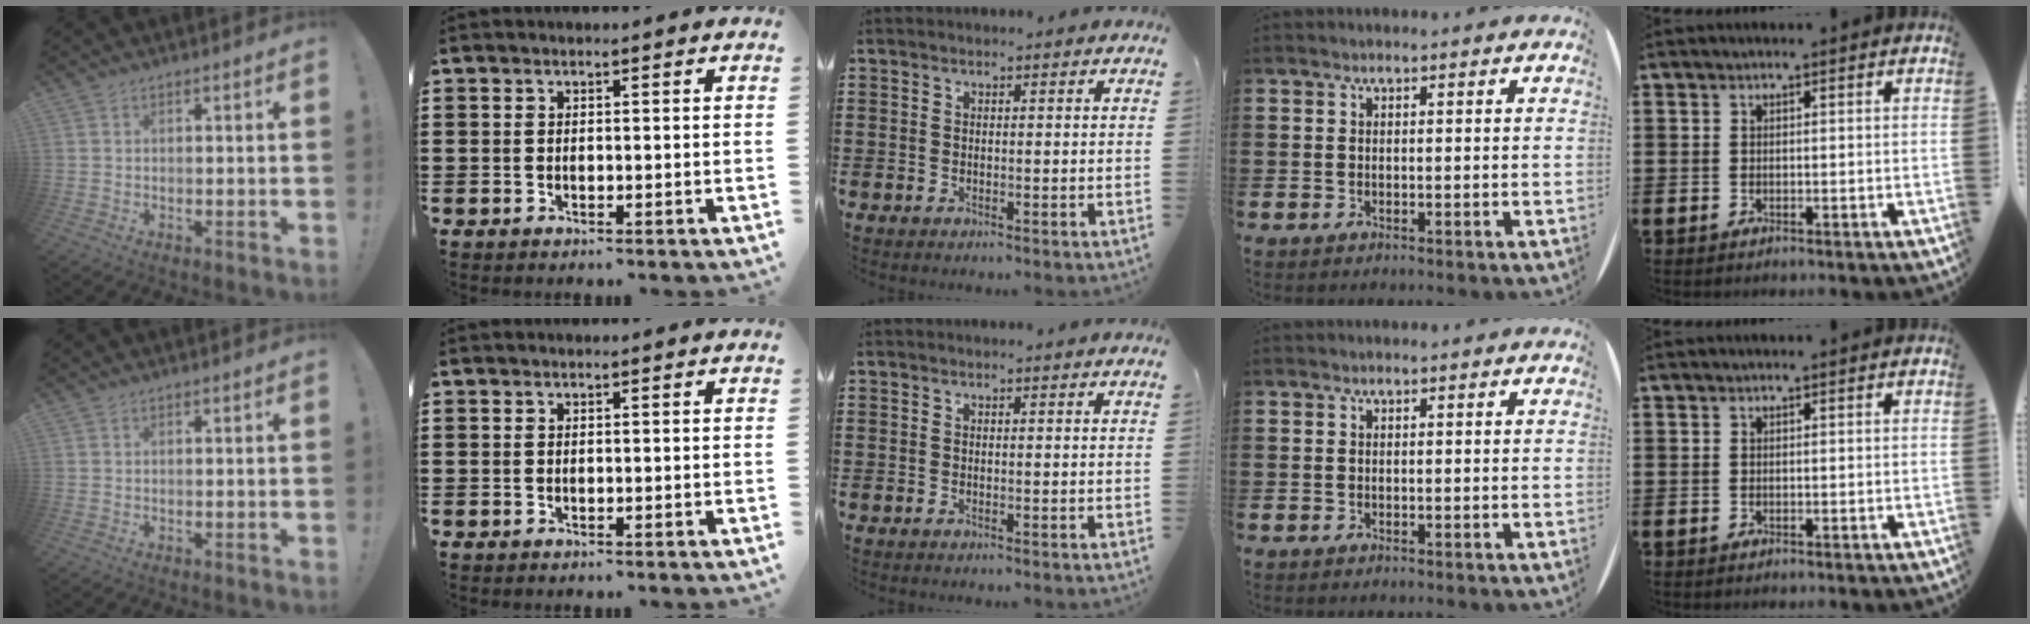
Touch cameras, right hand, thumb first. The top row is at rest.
{}